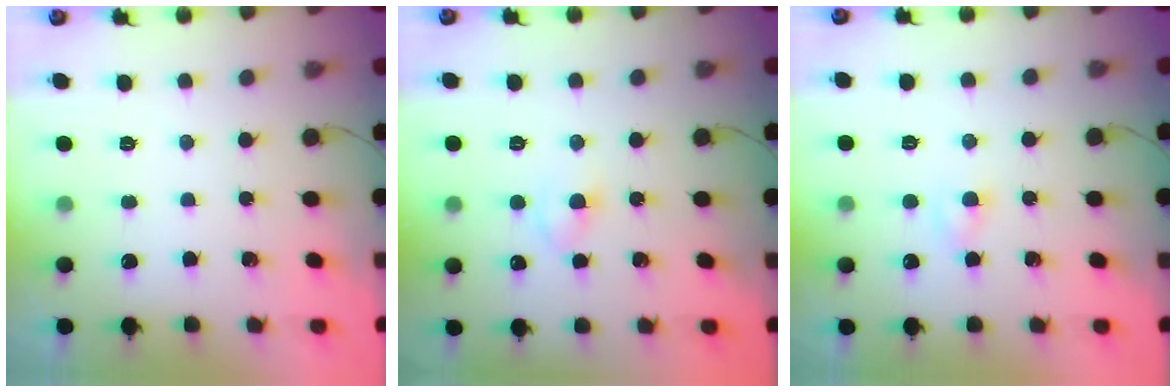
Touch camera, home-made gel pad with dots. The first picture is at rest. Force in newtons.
{"total": 2.5, "press": 2.3, "slide": 1.0}
{"total": 1.0, "press": 0.8, "slide": 0.6}